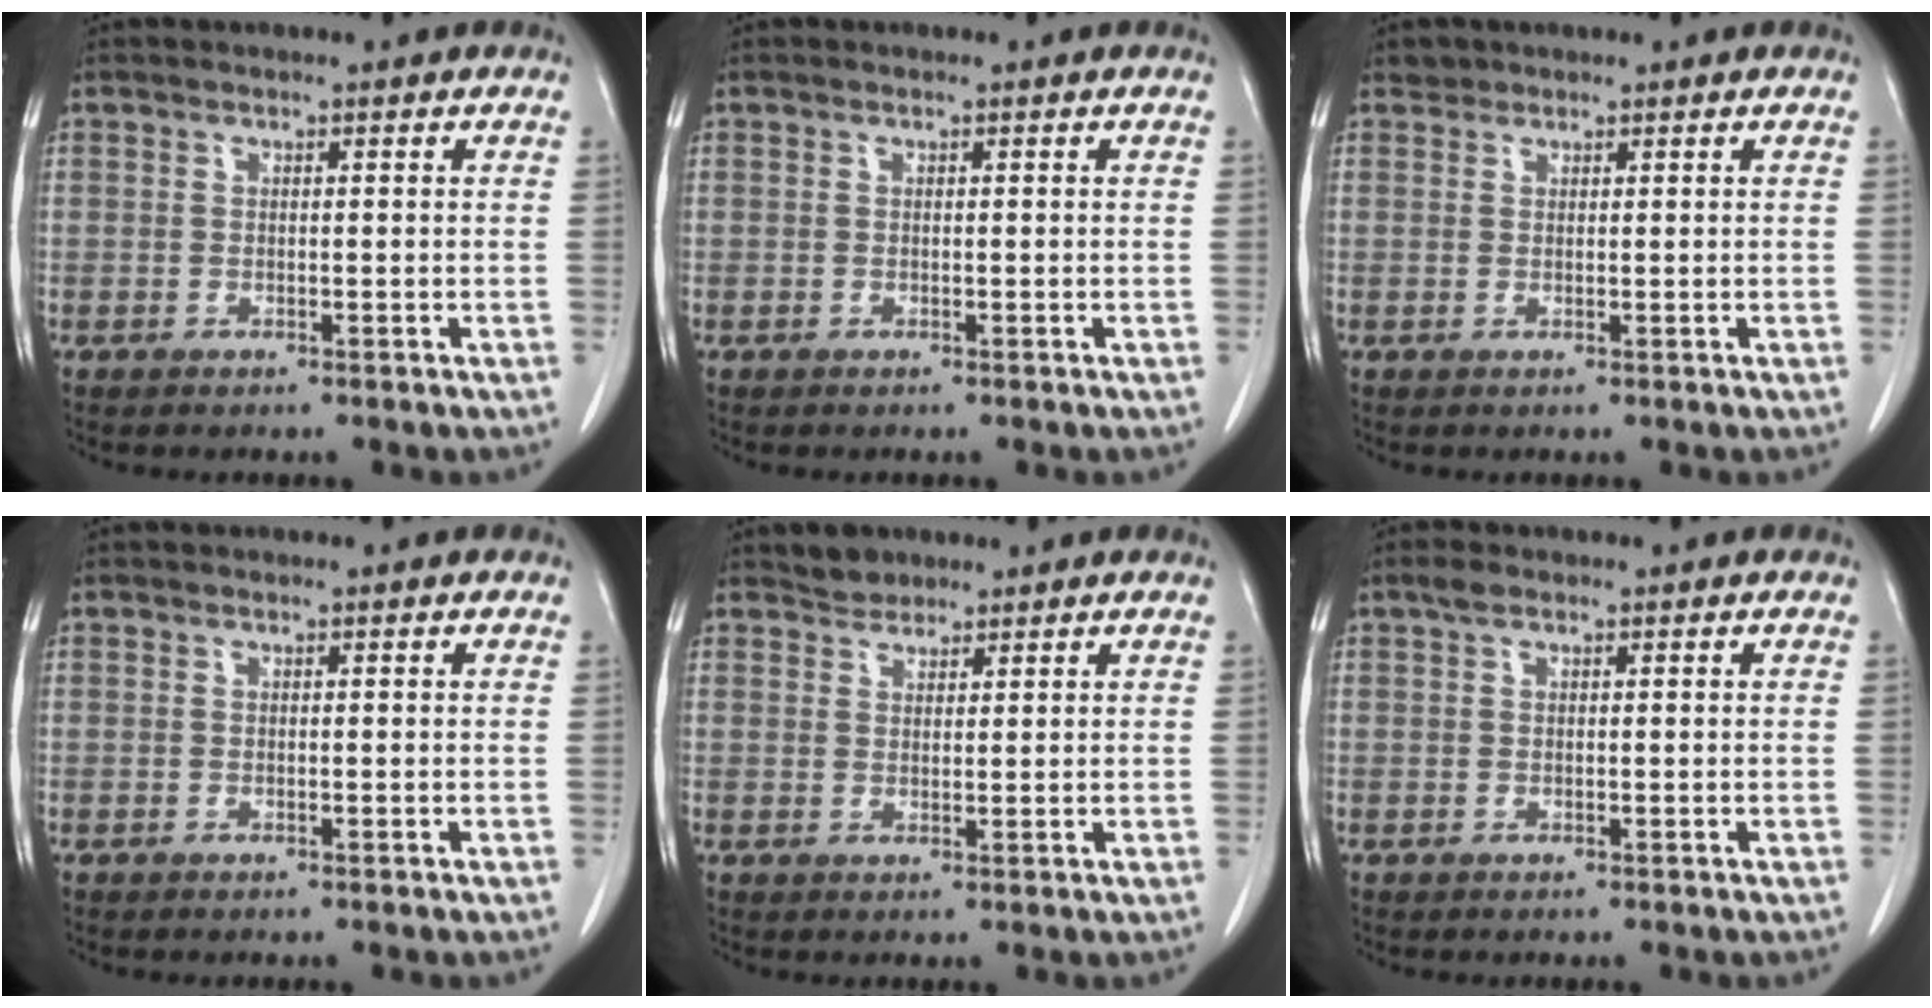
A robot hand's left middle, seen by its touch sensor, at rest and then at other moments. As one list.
[{"total": 0.0}, {"total": 1.0, "force": [0.8, 0.5, -0.1], "torque": [0.003, 0.004, 0.013]}, {"total": 0.0}, {"total": 2.1, "force": [1.9, 0.9, 0.0], "torque": [-0.002, 0.002, 0.033]}, {"total": 1.2, "force": [0.8, 0.5, 0.7], "torque": [-0.016, 0.013, 0.015]}]